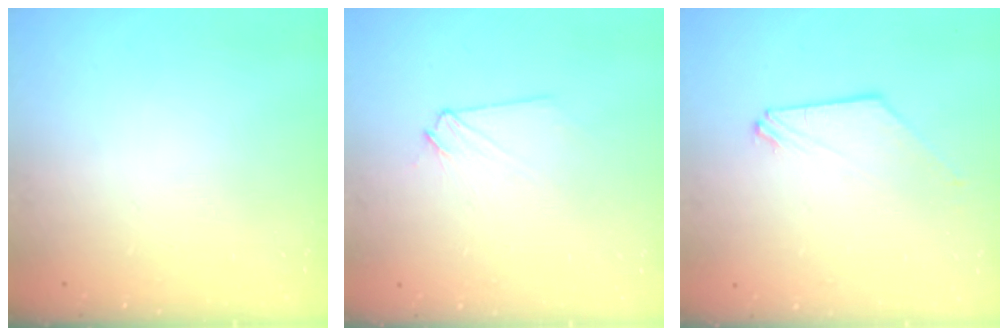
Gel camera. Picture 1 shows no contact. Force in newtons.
{"total": 2.5, "press": 2.4, "slide": 0.4}
{"total": 0.0}